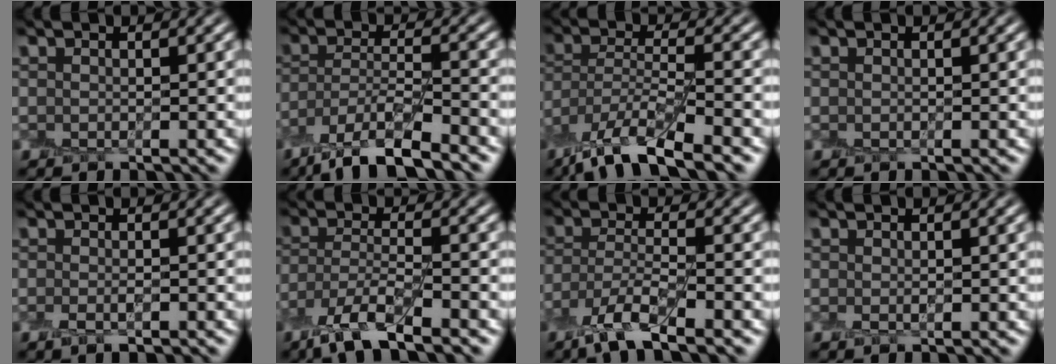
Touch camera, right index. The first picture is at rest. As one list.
[{"total": 7.3, "force": [-5.6, 1.6, 4.3], "torque": [-0.079, -0.008, -0.107]}, {"total": 9.0, "force": [-6.4, 2.3, 5.9], "torque": [-0.110, -0.003, -0.128]}, {"total": 0.0}, {"total": 1.5, "force": [-0.6, 0.3, 1.3], "torque": [-0.026, -0.006, -0.013]}, {"total": 6.3, "force": [-4.5, 1.6, 4.0], "torque": [-0.086, -0.008, -0.093]}, {"total": 5.5, "force": [-3.7, 1.3, 3.8], "torque": [-0.081, -0.007, -0.081]}, {"total": 0.6, "force": [0.0, 0.3, 0.5], "torque": [-0.012, 0.000, 0.000]}]